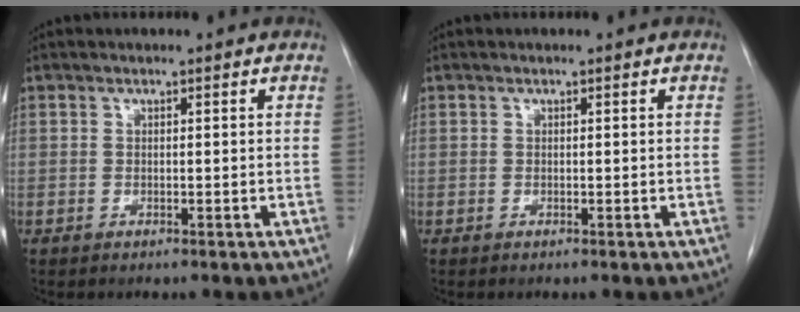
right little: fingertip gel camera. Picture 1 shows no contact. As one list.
[{"total": 0.0}]